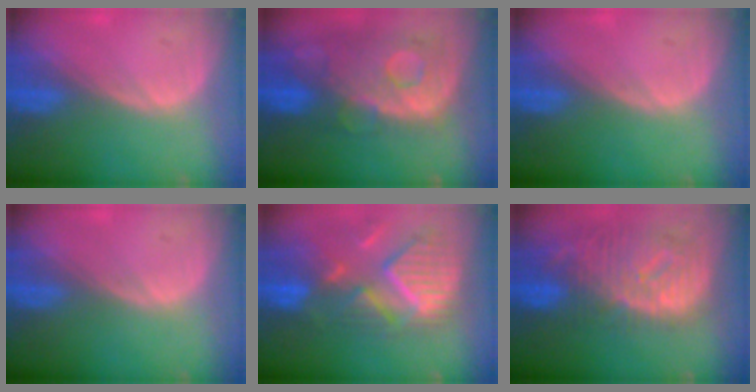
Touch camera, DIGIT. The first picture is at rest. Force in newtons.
{"total": 12.0, "press": 10.1, "slide": 6.5}
{"total": 0.0}
{"total": 0.0}
{"total": 12.1, "press": 10.5, "slide": 6.0}
{"total": 12.5, "press": 10.8, "slide": 6.3}